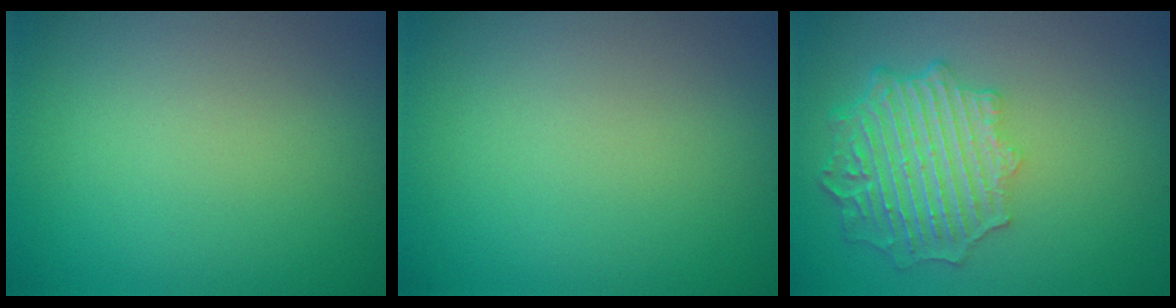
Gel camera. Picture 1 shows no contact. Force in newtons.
{"total": 0.0}
{"total": 6.8, "press": 5.3, "slide": 4.2}